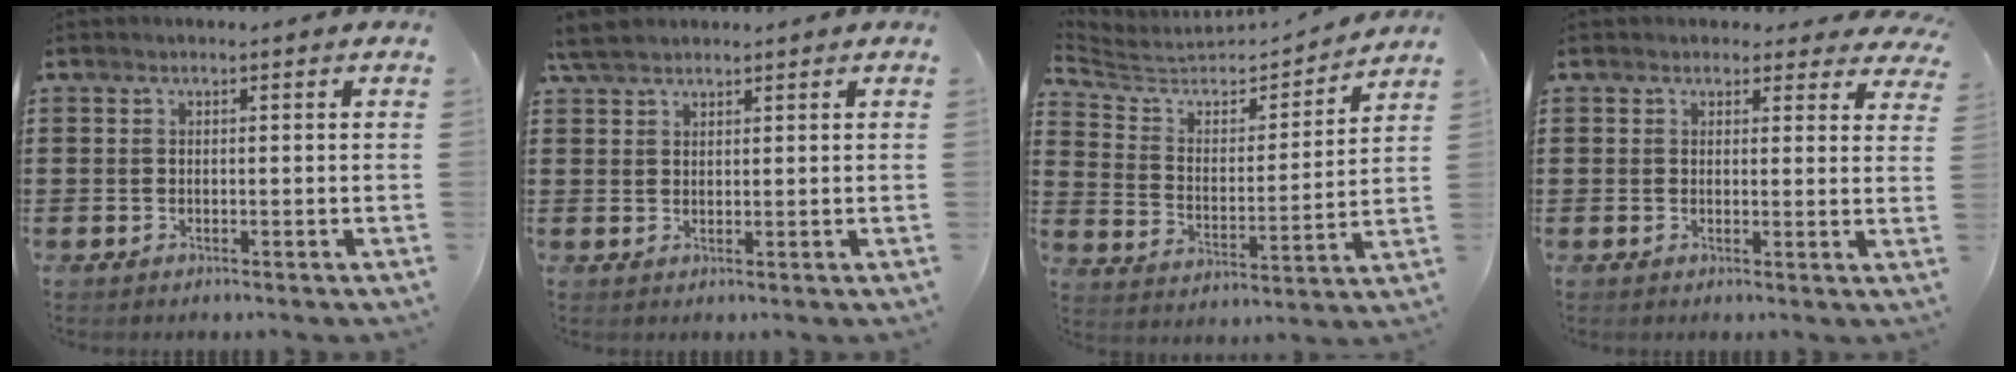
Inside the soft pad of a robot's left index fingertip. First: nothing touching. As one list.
[{"total": 3.5, "force": [2.9, 1.3, 1.5], "torque": [-0.039, 0.004, 0.056]}, {"total": 5.0, "force": [4.5, 1.6, 1.3], "torque": [-0.055, -0.036, 0.069]}, {"total": 2.1, "force": [1.8, 1.1, 0.5], "torque": [-0.003, -0.002, 0.028]}]